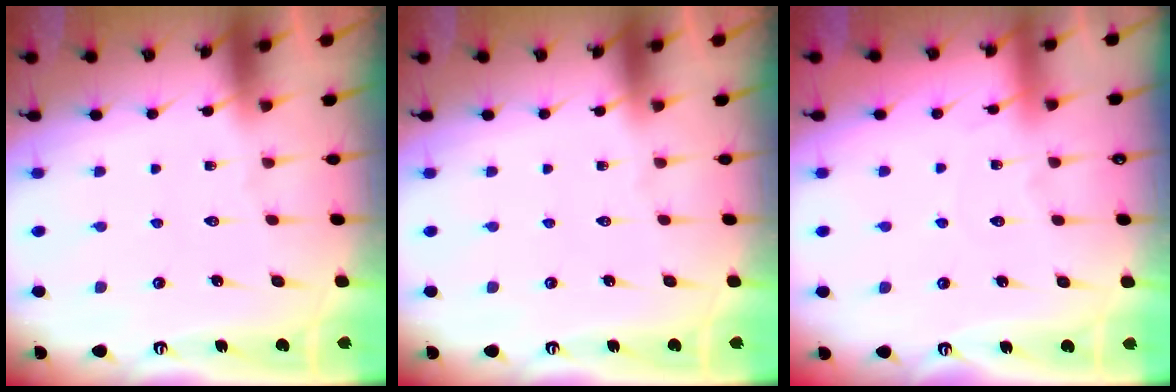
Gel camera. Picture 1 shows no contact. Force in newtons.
{"total": 0.0}
{"total": 2.1, "press": 2.1, "slide": 0.3}